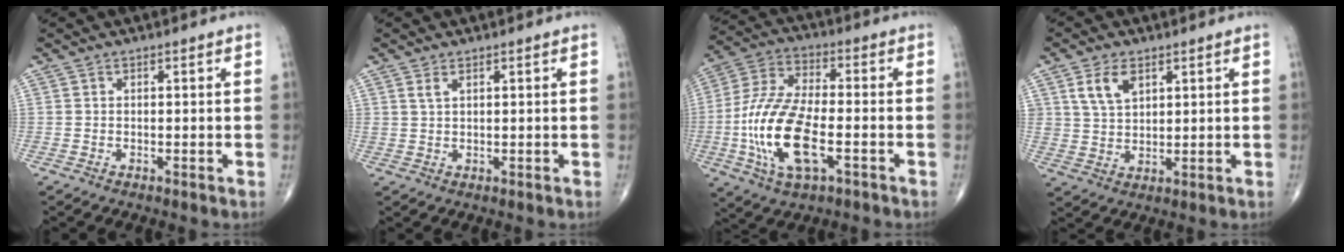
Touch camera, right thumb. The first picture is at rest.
{"total": 1.5, "force": [0.9, 0.6, 1.0], "torque": [-0.022, 0.000, 0.023]}
{"total": 17.3, "force": [-4.4, 7.6, 14.9], "torque": [-0.314, 0.018, -0.080]}
{"total": 6.0, "force": [2.9, 3.7, 3.8], "torque": [-0.062, -0.014, 0.059]}